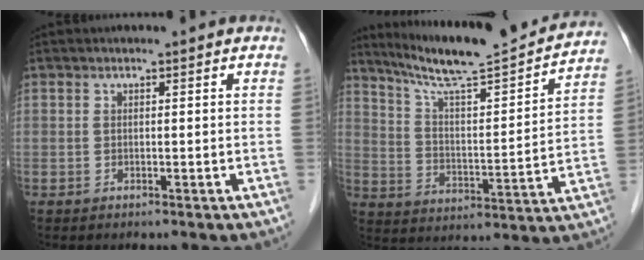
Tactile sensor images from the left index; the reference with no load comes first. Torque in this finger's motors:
{"motor_torque": [-0.03, -0.17, 0.17, 0.06]}